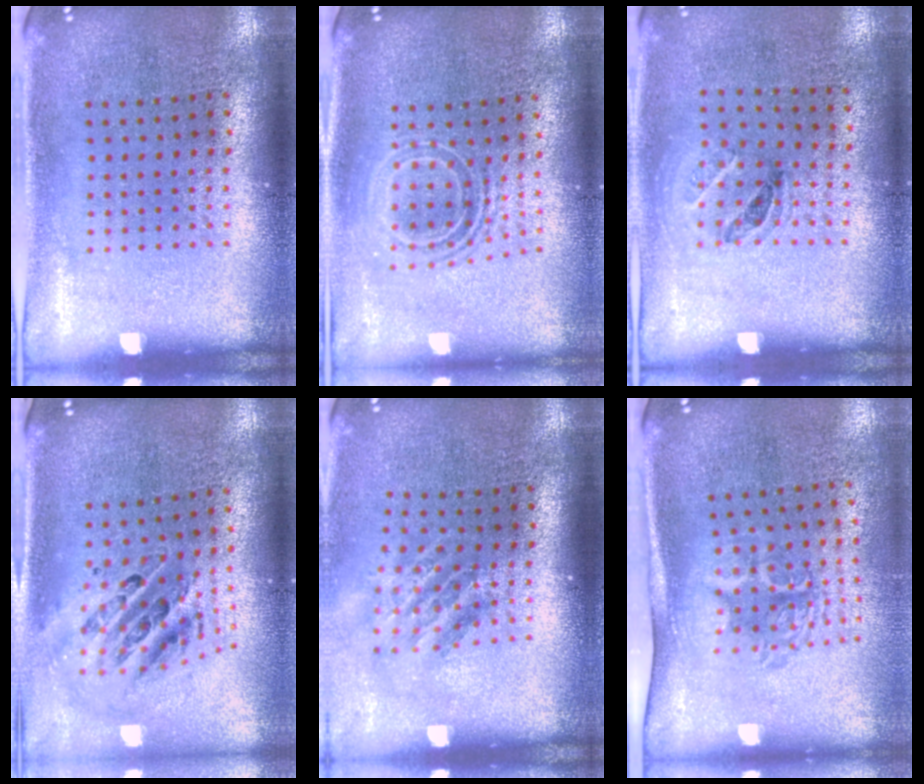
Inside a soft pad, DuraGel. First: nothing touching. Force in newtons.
{"total": 1.6, "press": 1.3, "slide": 1.0}
{"total": 1.1, "press": 0.7, "slide": 0.9}
{"total": 1.4, "press": 1.3, "slide": 0.7}
{"total": 1.8, "press": 1.2, "slide": 1.2}
{"total": 1.7, "press": 1.3, "slide": 1.2}